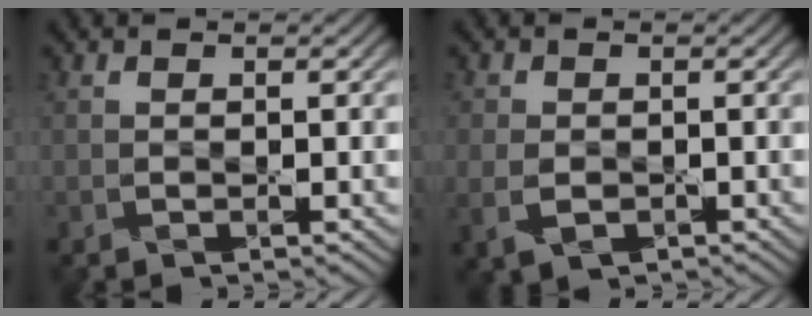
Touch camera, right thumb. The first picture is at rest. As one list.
[{"total": 3.4, "force": [-1.1, 2.4, 2.1], "torque": [-0.060, -0.011, -0.020]}]